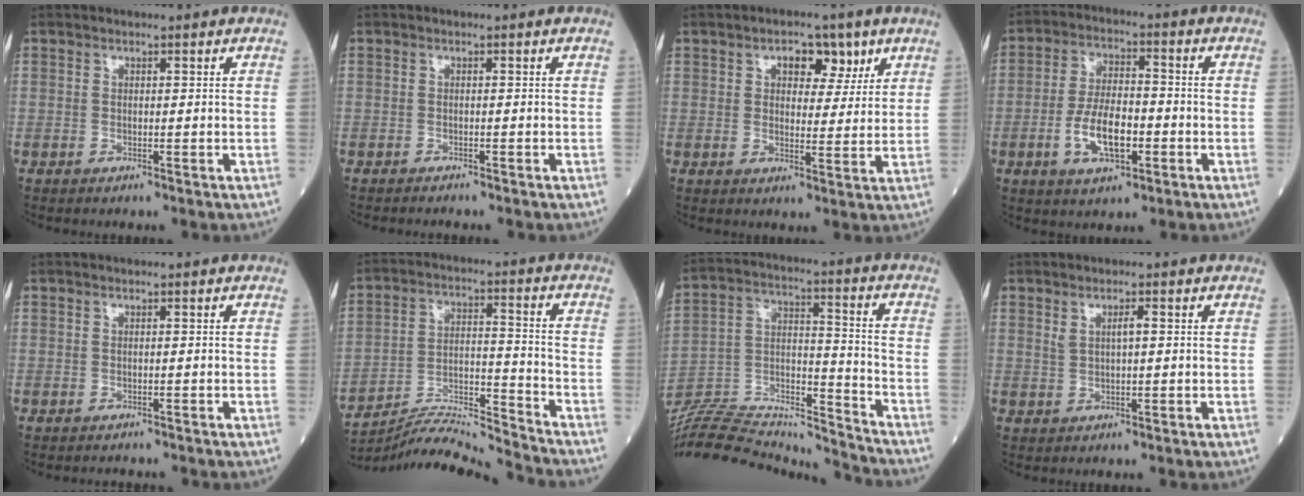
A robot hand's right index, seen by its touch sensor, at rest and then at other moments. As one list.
[{"total": 1.5, "force": [-1.4, 0.0, 0.6], "torque": [-0.009, -0.001, -0.018]}, {"total": 5.7, "force": [3.0, 3.2, 3.7], "torque": [-0.044, 0.010, 0.041]}, {"total": 8.7, "force": [-2.7, 3.5, 7.4], "torque": [-0.148, 0.003, -0.046]}, {"total": 0.9, "force": [-0.8, 0.2, 0.4], "torque": [-0.006, -0.002, -0.009]}, {"total": 12.5, "force": [-12.2, -2.3, 1.4], "torque": [-0.029, 0.016, -0.218]}, {"total": 22.5, "force": [-21.8, 1.7, 5.2], "torque": [-0.116, 0.023, -0.352]}, {"total": 2.0, "force": [0.7, 0.4, 1.9], "torque": [-0.038, 0.004, 0.016]}]